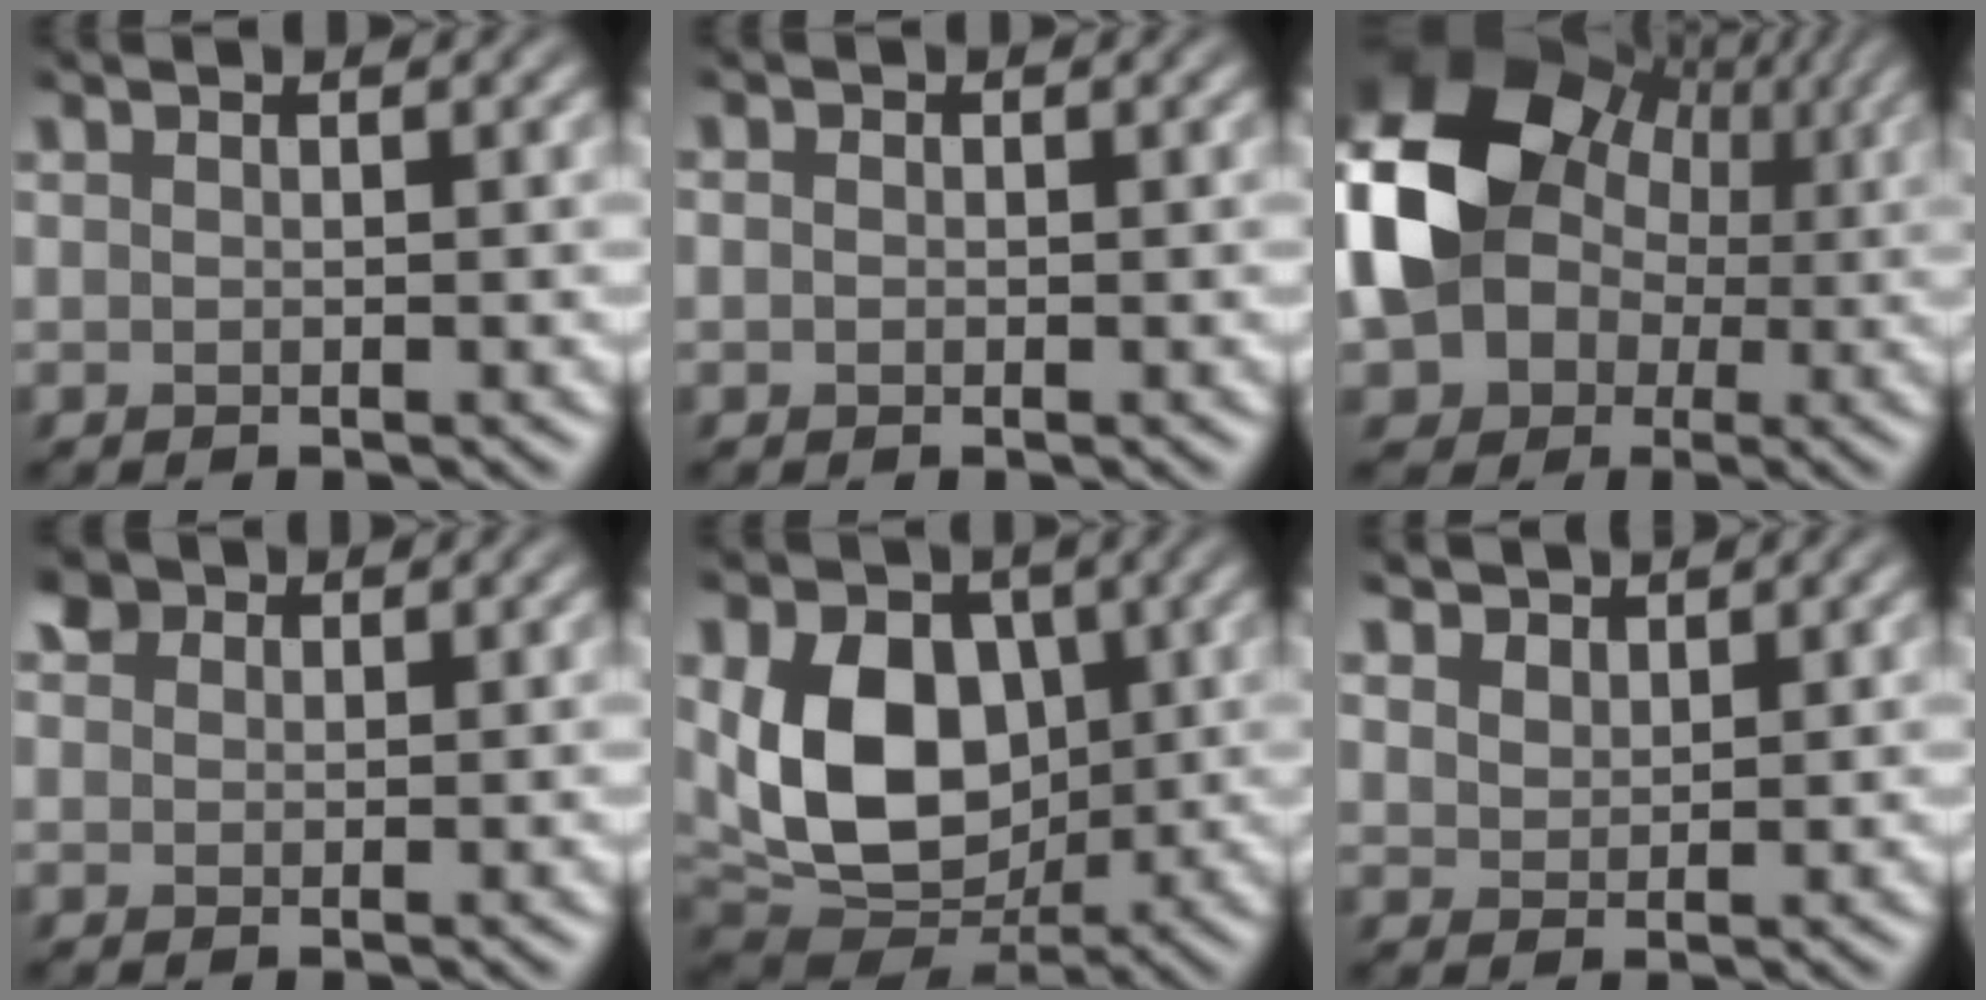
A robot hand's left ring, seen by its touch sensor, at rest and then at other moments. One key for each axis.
{"total": 0.6, "fx": -0.3, "fy": 0.5, "fz": 0.1, "tx": 0.000, "ty": -0.002, "tz": -0.011}
{"total": 14.0, "fx": 1.0, "fy": 11.3, "fz": 8.2, "tx": -0.176, "ty": -0.005, "tz": 0.001}
{"total": 1.7, "fx": 0.9, "fy": 1.3, "fz": 0.6, "tx": -0.017, "ty": 0.001, "tz": 0.016}
{"total": 10.1, "fx": 0.2, "fy": 7.3, "fz": 7.0, "tx": -0.130, "ty": -0.015, "tz": -0.005}
{"total": 2.4, "fx": 1.8, "fy": 1.4, "fz": 0.8, "tx": -0.031, "ty": -0.014, "tz": 0.039}